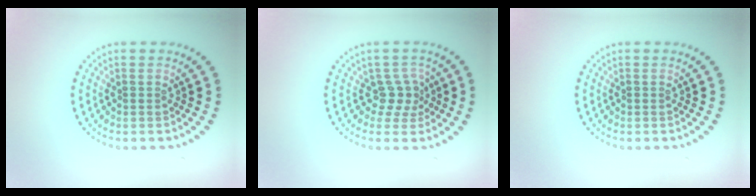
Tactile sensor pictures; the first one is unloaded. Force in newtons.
{"total": 2.2, "press": 1.6, "slide": 1.5}
{"total": 0.0}